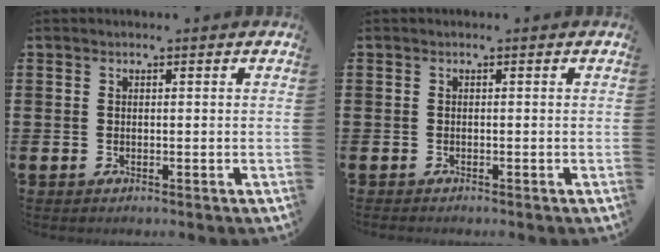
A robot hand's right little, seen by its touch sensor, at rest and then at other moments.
{"total": 0.0}